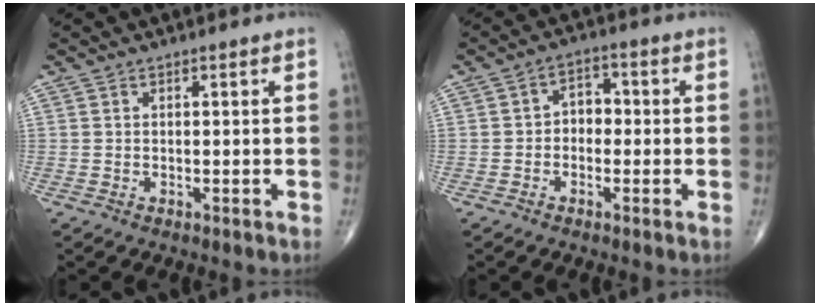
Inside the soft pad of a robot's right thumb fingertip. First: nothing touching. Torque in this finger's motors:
{"motor_torque": [-0.23, 0.38, 0.12, 0.11, 0.06]}